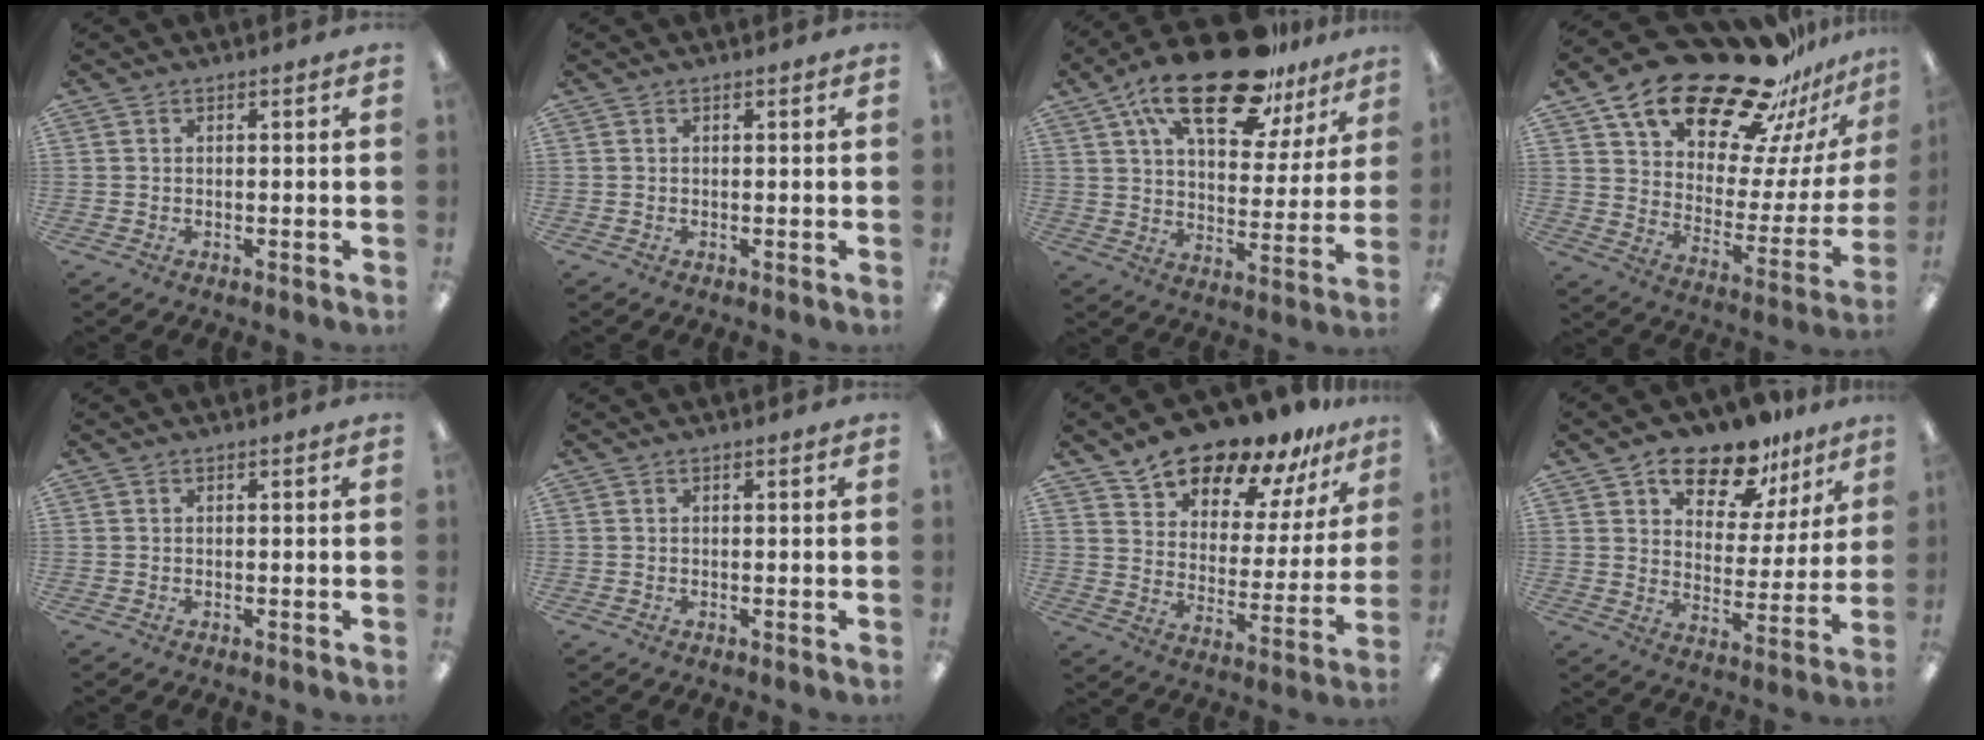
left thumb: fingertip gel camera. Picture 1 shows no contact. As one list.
[{"total": 0.0}, {"total": 22.7, "force": [15.5, 8.8, 14.0], "torque": [-0.237, -0.080, 0.263]}, {"total": 24.8, "force": [19.2, 10.1, 12.1], "torque": [-0.196, -0.129, 0.331]}, {"total": 0.0}, {"total": 0.0}, {"total": 15.4, "force": [13.8, 5.5, 4.0], "torque": [-0.081, -0.112, 0.248]}, {"total": 13.9, "force": [10.8, 6.7, 5.8], "torque": [-0.092, -0.070, 0.192]}]